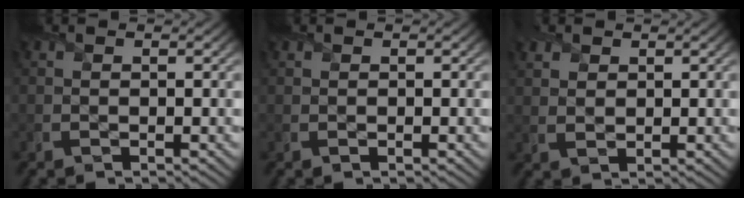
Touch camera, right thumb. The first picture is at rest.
{"total": 0.0}
{"total": 2.2, "force": [1.5, 1.2, 1.0], "torque": [-0.027, 0.002, 0.033]}